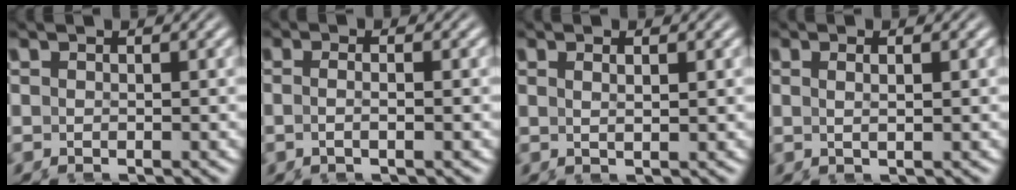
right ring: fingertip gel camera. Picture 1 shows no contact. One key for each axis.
{"total": 1.9, "fx": -0.9, "fy": 0.1, "fz": 1.6, "tx": -0.034, "ty": -0.002, "tz": -0.021}
{"total": 0.9, "fx": 0.3, "fy": -0.3, "fz": 0.7, "tx": -0.013, "ty": -0.005, "tz": 0.010}
{"total": 1.0, "fx": 0.1, "fy": -0.3, "fz": 1.0, "tx": -0.015, "ty": -0.002, "tz": 0.002}